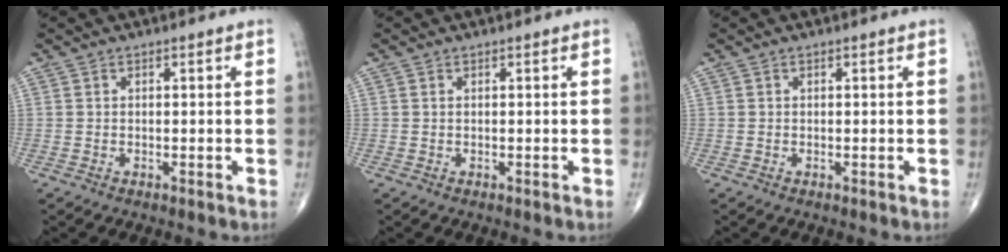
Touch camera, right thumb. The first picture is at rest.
{"total": 0.0}
{"total": 0.0}